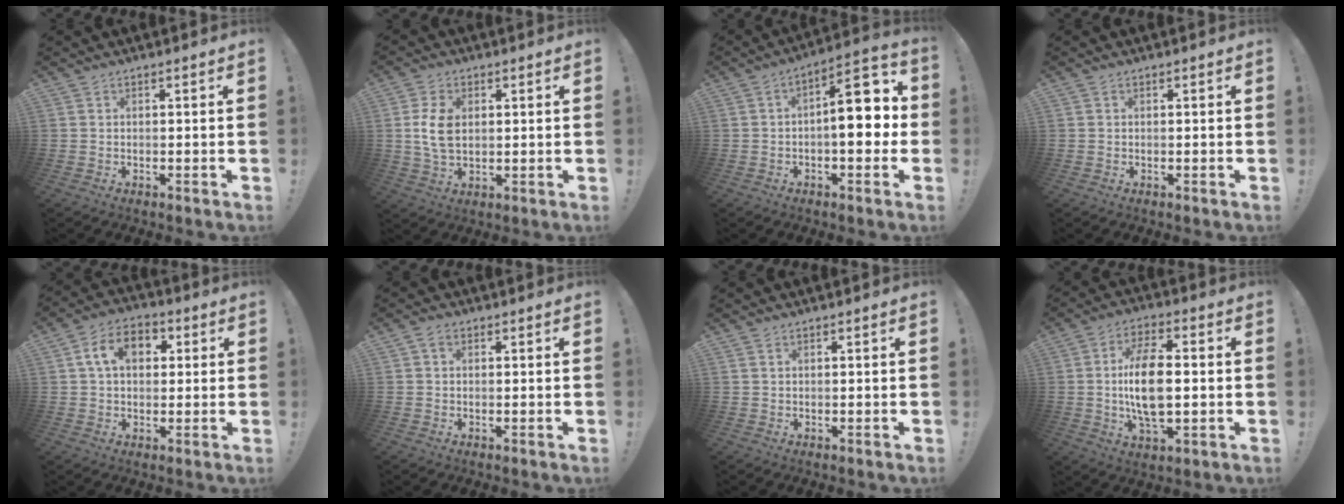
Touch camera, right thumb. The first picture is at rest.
{"total": 8.8, "force": [0.9, 6.1, 6.3], "torque": [-0.125, -0.002, 0.016]}
{"total": 14.3, "force": [0.1, 6.4, 12.8], "torque": [-0.163, 0.006, -0.003]}
{"total": 0.0}
{"total": 11.2, "force": [3.1, 7.8, 7.4], "torque": [-0.116, 0.015, 0.057]}
{"total": 1.7, "force": [0.6, 1.3, 0.9], "torque": [-0.011, 0.002, 0.008]}
{"total": 0.8, "force": [0.5, 0.6, 0.2], "torque": [0.001, -0.003, 0.009]}
{"total": 14.1, "force": [-0.2, 7.0, 12.2], "torque": [-0.240, -0.003, -0.009]}